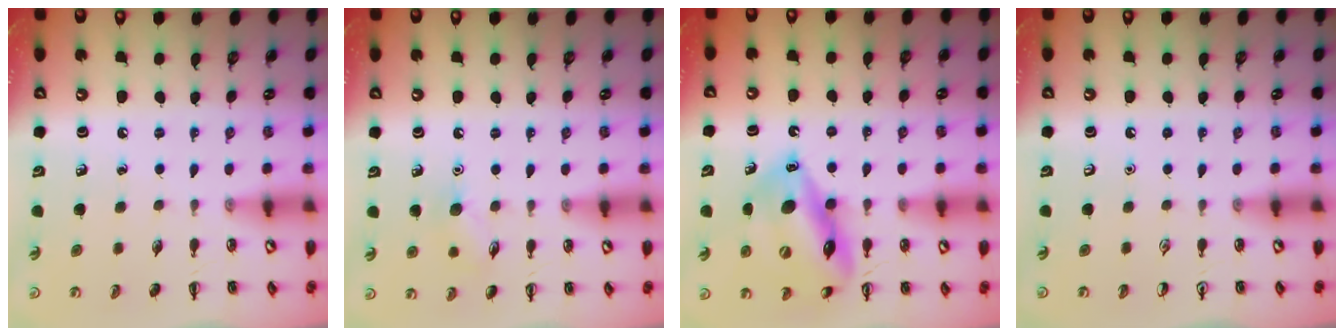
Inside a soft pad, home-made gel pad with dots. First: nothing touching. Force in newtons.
{"total": 6.6, "press": 6.4, "slide": 1.4}
{"total": 16.6, "press": 16.0, "slide": 4.3}
{"total": 0.0}